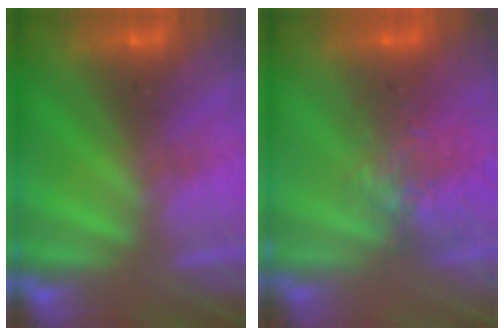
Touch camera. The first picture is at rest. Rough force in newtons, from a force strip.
{"total": 5.8}